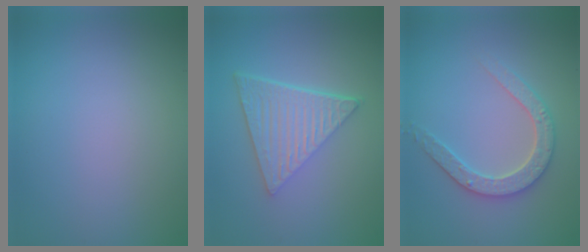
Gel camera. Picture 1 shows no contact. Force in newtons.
{"total": 6.8, "press": 4.5, "slide": 5.1}
{"total": 3.2, "press": 3.1, "slide": 0.7}